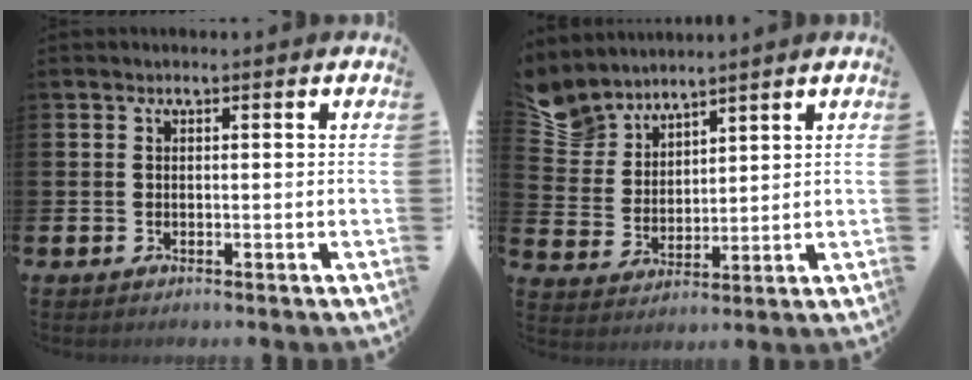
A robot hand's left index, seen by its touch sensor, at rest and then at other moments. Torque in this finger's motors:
{"motor_torque": [0.46, -1.68, 0.08, 0.02]}